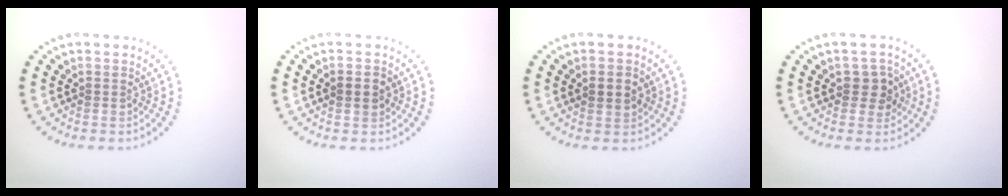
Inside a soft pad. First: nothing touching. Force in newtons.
{"total": 1.2, "press": 1.2, "slide": 0.2}
{"total": 1.6, "press": 1.6, "slide": 0.3}
{"total": 2.3, "press": 2.1, "slide": 0.9}